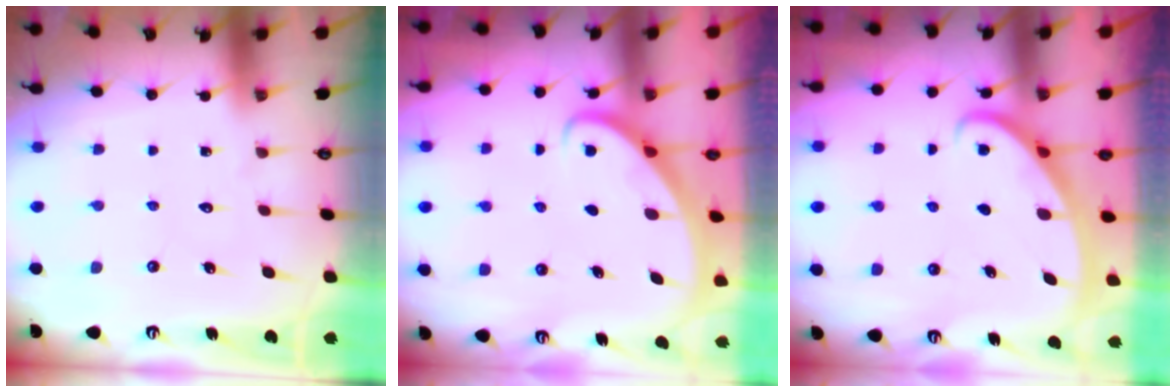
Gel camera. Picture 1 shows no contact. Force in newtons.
{"total": 2.9, "press": 2.9, "slide": 0.2}
{"total": 2.9, "press": 2.9, "slide": 0.1}